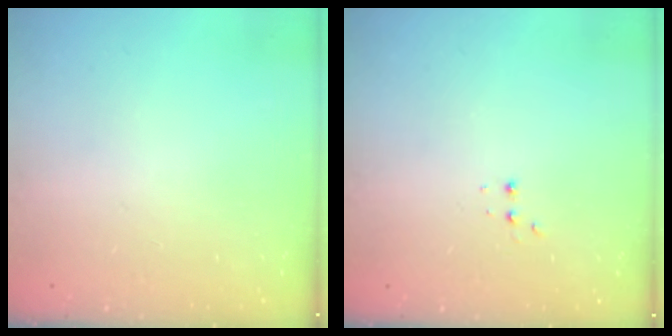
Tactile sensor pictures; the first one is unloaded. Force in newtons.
{"total": 2.4, "press": 2.2, "slide": 0.9}